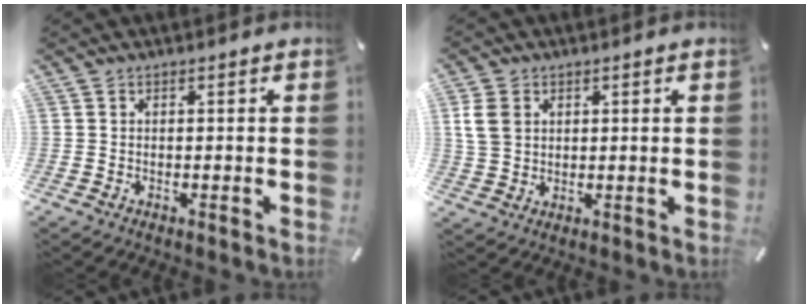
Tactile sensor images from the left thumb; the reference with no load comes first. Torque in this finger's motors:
{"motor_torque": [0.88, 1.03, 0.67, -0.53, 0.06]}